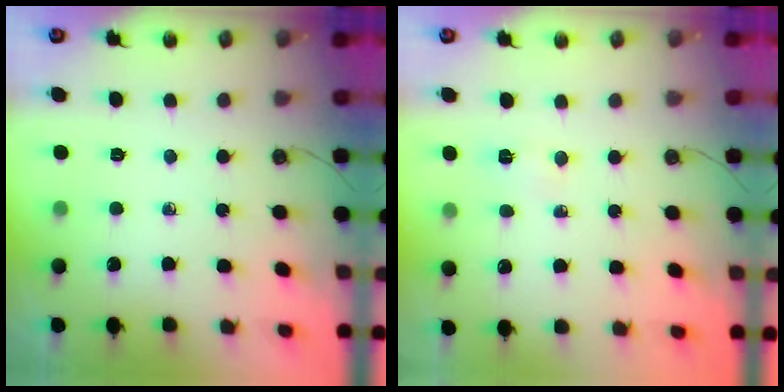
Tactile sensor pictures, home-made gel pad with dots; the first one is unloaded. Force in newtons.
{"total": 2.9, "press": 2.7, "slide": 1.0}